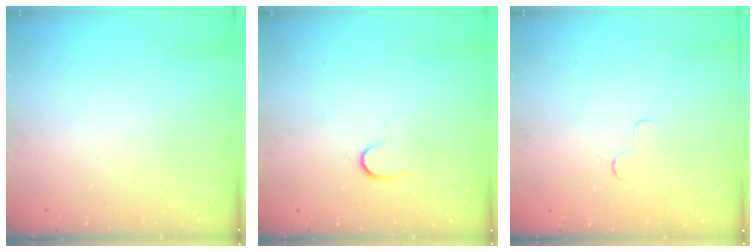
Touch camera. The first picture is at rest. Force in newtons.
{"total": 4.0, "press": 4.0, "slide": 0.4}
{"total": 2.3, "press": 2.3, "slide": 0.2}